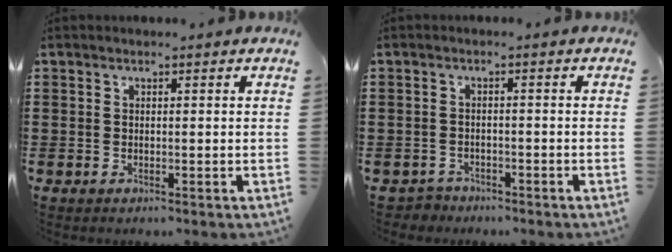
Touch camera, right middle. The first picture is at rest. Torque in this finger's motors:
{"motor_torque": [1.09, 0.26, -0.03, -0.04]}